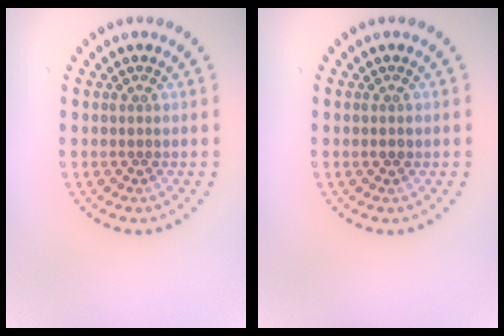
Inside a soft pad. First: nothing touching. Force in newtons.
{"total": 0.9, "press": 0.9, "slide": 0.1}